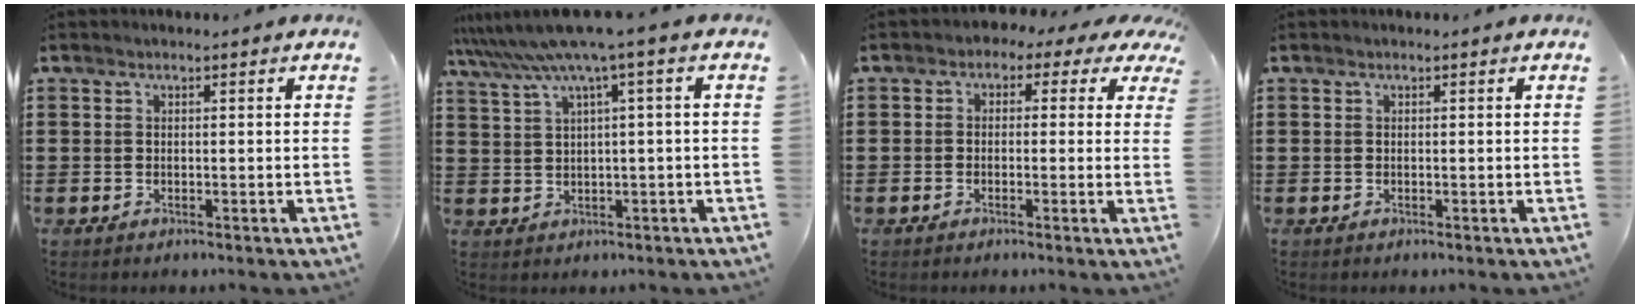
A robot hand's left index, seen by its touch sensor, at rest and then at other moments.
{"total": 5.9, "force": [2.6, -0.8, 5.3], "torque": [-0.117, -0.027, 0.038]}
{"total": 1.9, "force": [-1.0, 1.5, 0.8], "torque": [-0.021, 0.004, -0.025]}
{"total": 0.0}